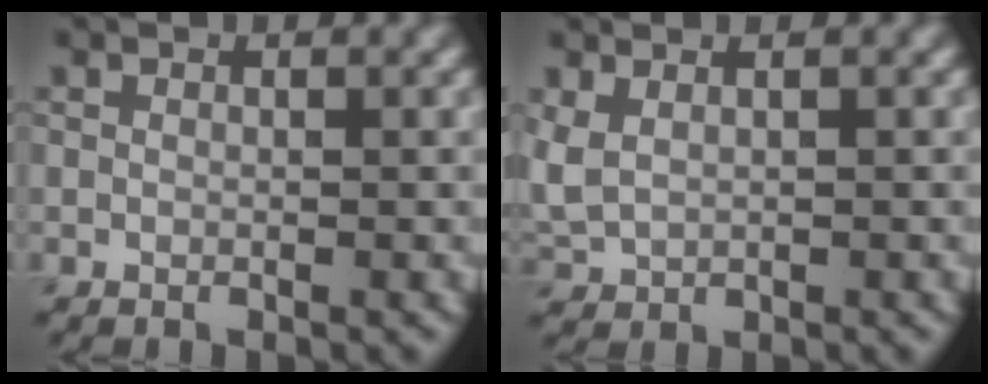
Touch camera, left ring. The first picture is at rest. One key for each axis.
{"total": 1.9, "fx": 0.8, "fy": 1.2, "fz": 1.2, "tx": -0.037, "ty": 0.003, "tz": 0.021}